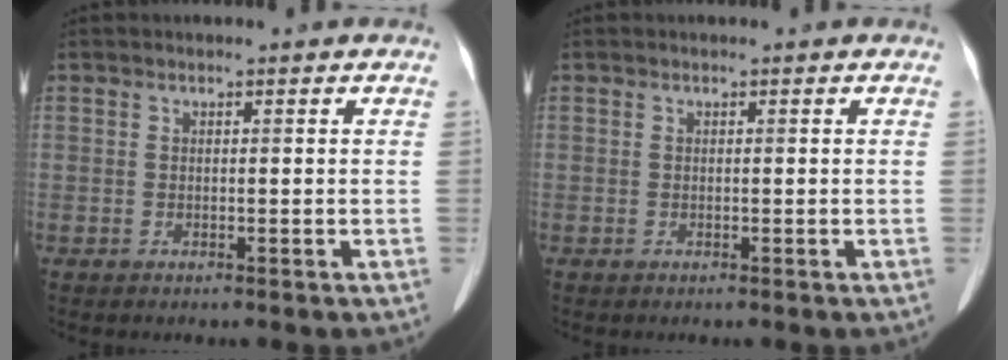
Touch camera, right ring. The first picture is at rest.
{"total": 0.0}